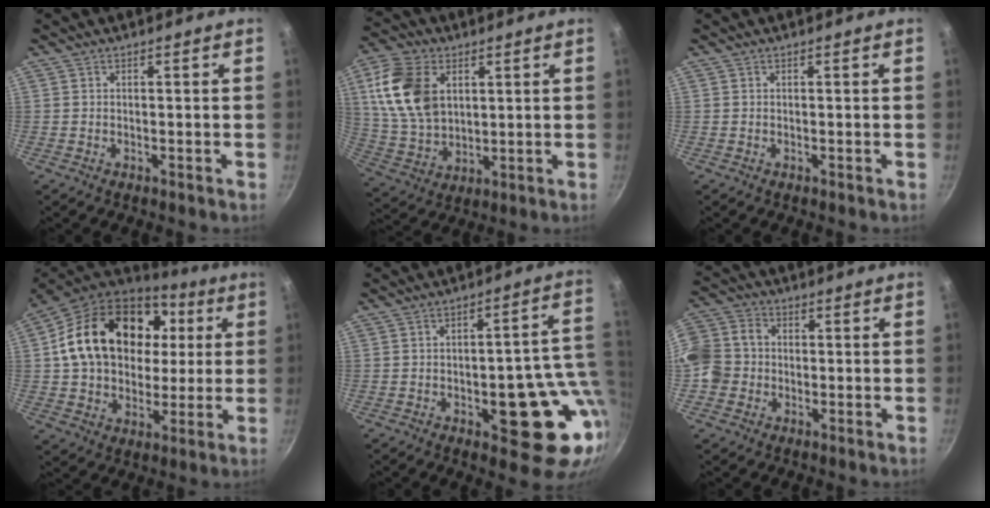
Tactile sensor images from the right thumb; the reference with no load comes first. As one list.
[{"total": 15.5, "force": [4.3, 10.4, 10.7], "torque": [-0.189, -0.009, 0.092]}, {"total": 0.0}, {"total": 25.0, "force": [5.2, 18.2, 16.3], "torque": [-0.266, 0.023, 0.091]}, {"total": 16.6, "force": [-1.9, 7.4, 14.7], "torque": [-0.121, 0.007, -0.021]}, {"total": 10.1, "force": [-1.4, 8.7, 4.8], "torque": [-0.076, 0.024, -0.047]}]